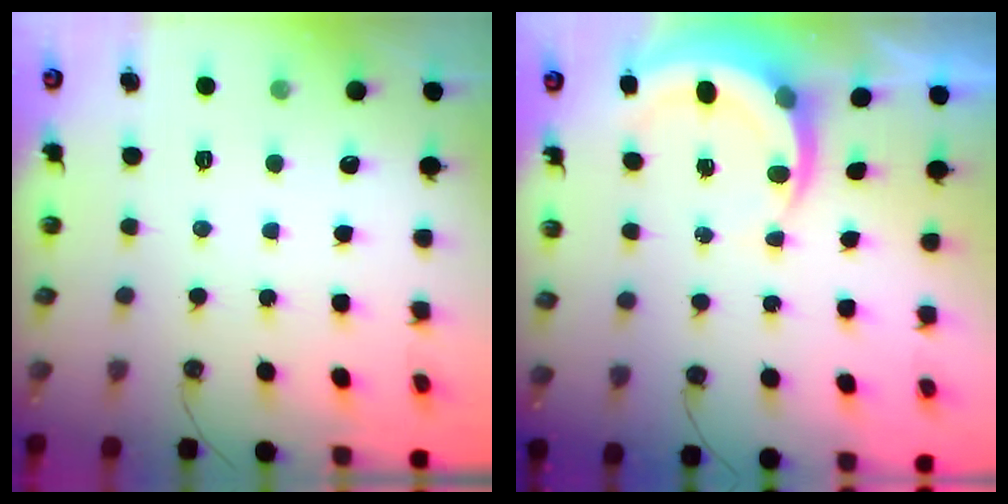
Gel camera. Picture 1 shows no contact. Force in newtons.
{"total": 4.6, "press": 4.6, "slide": 0.2}